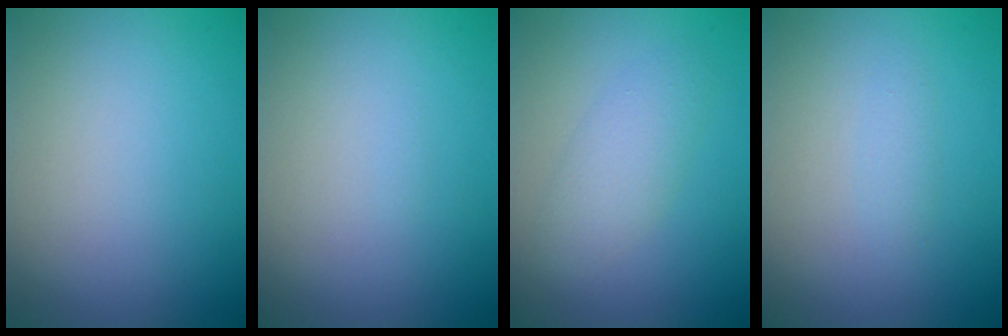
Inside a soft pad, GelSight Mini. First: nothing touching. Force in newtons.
{"total": 0.0}
{"total": 2.6, "press": 2.6, "slide": 0.1}
{"total": 0.8, "press": 0.8, "slide": 0.1}